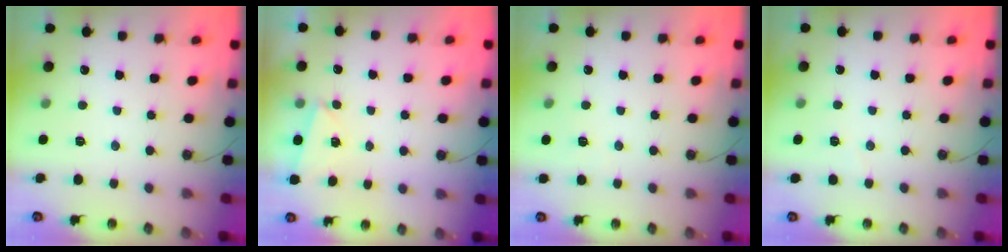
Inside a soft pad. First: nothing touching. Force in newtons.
{"total": 2.7, "press": 1.7, "slide": 2.1}
{"total": 3.1, "press": 2.1, "slide": 2.2}
{"total": 2.6, "press": 2.5, "slide": 0.8}